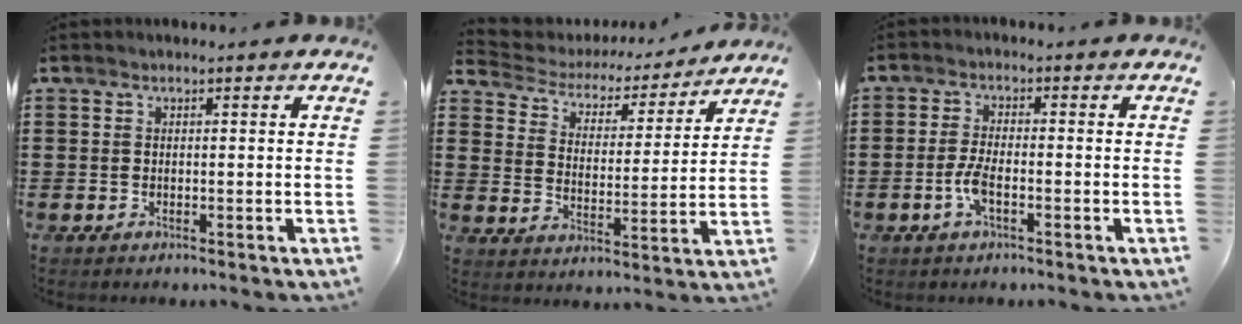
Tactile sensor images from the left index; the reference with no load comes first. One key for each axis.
{"total": 3.5, "fx": 3.3, "fy": 1.1, "fz": 0.5, "tx": -0.035, "ty": -0.026, "tz": 0.049}
{"total": 3.8, "fx": -1.4, "fy": 1.1, "fz": 3.4, "tx": -0.087, "ty": -0.006, "tz": -0.033}